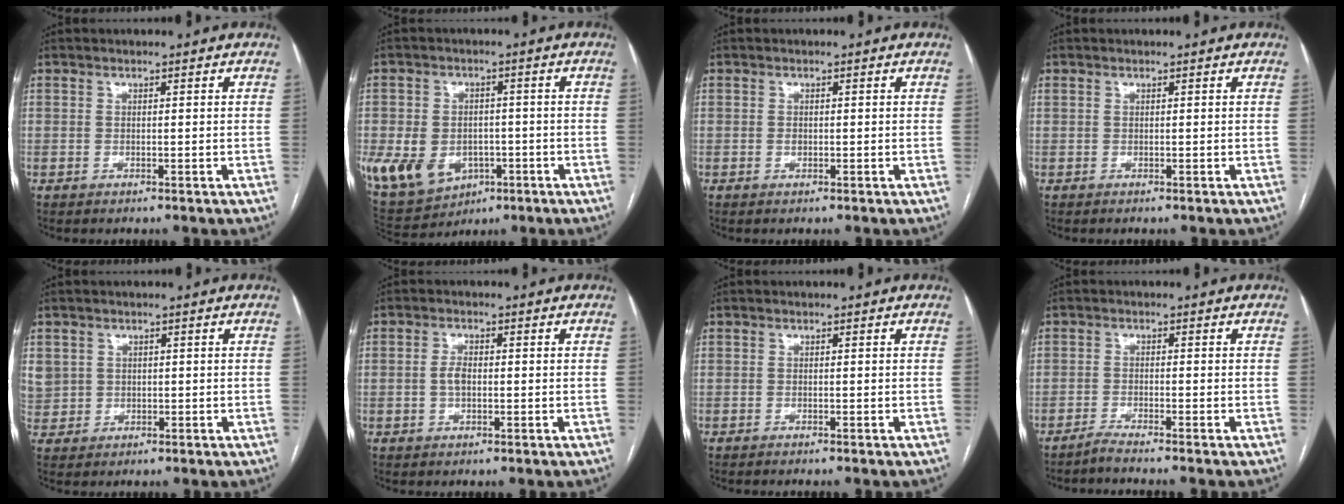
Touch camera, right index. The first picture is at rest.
{"total": 15.6, "force": [-5.1, 11.9, 8.7], "torque": [-0.200, 0.005, -0.060]}
{"total": 0.7, "force": [-0.1, 0.5, 0.5], "torque": [-0.008, 0.000, -0.002]}
{"total": 0.0}
{"total": 5.3, "force": [1.2, 5.1, 1.0], "torque": [-0.036, 0.012, 0.039]}
{"total": 2.3, "force": [-0.2, 1.2, 1.9], "torque": [-0.040, 0.004, -0.005]}
{"total": 1.9, "force": [-1.7, 0.0, 0.8], "torque": [-0.008, 0.000, -0.020]}
{"total": 2.7, "force": [-2.4, -0.9, 0.8], "torque": [-0.013, -0.001, -0.043]}